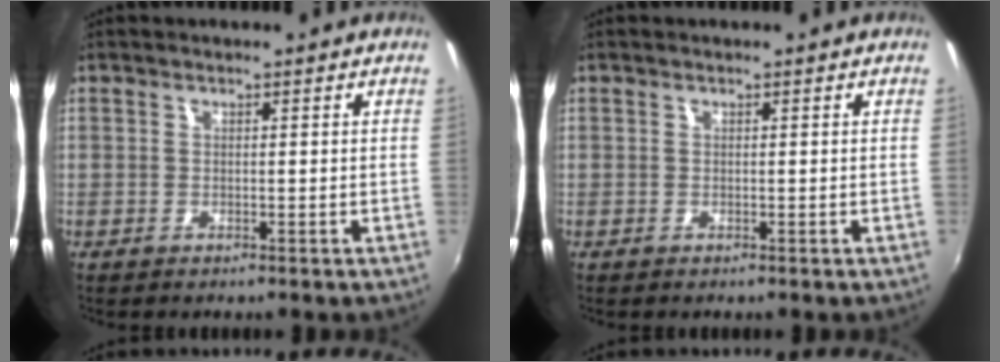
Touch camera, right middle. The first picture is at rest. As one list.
[{"total": 0.0}]